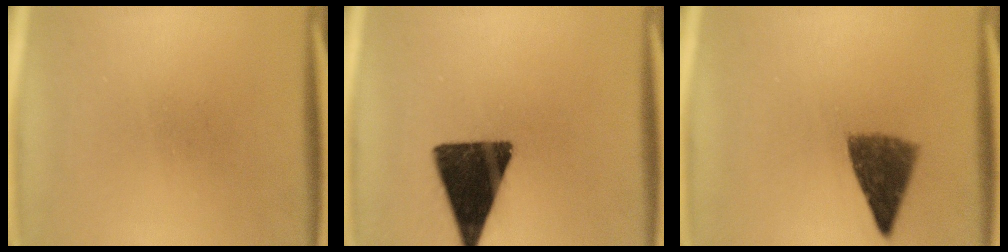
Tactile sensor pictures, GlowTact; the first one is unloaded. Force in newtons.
{"total": 15.9}
{"total": 7.2}